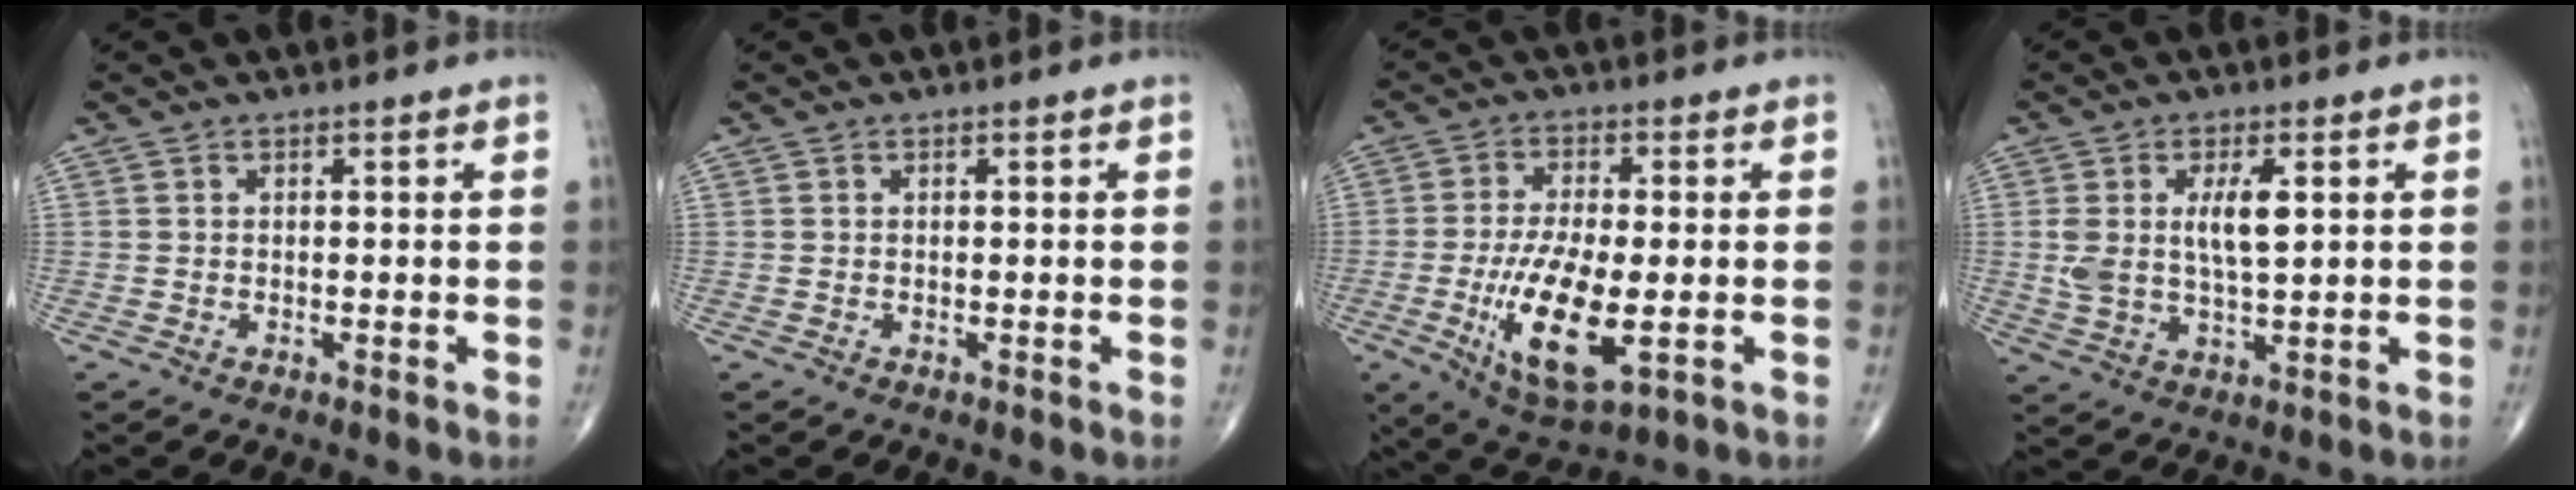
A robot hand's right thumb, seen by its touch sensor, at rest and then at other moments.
{"total": 0.0}
{"total": 13.8, "force": [-3.1, 5.1, 12.4], "torque": [-0.233, -0.013, -0.047]}
{"total": 8.0, "force": [1.8, 3.1, 7.1], "torque": [-0.136, -0.004, 0.039]}